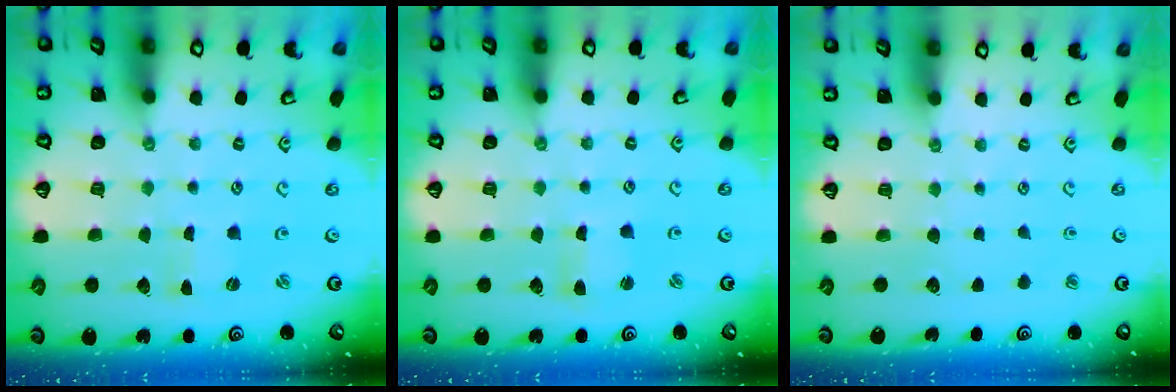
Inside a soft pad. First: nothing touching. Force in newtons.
{"total": 1.9, "press": 1.9, "slide": 0.3}
{"total": 0.0}